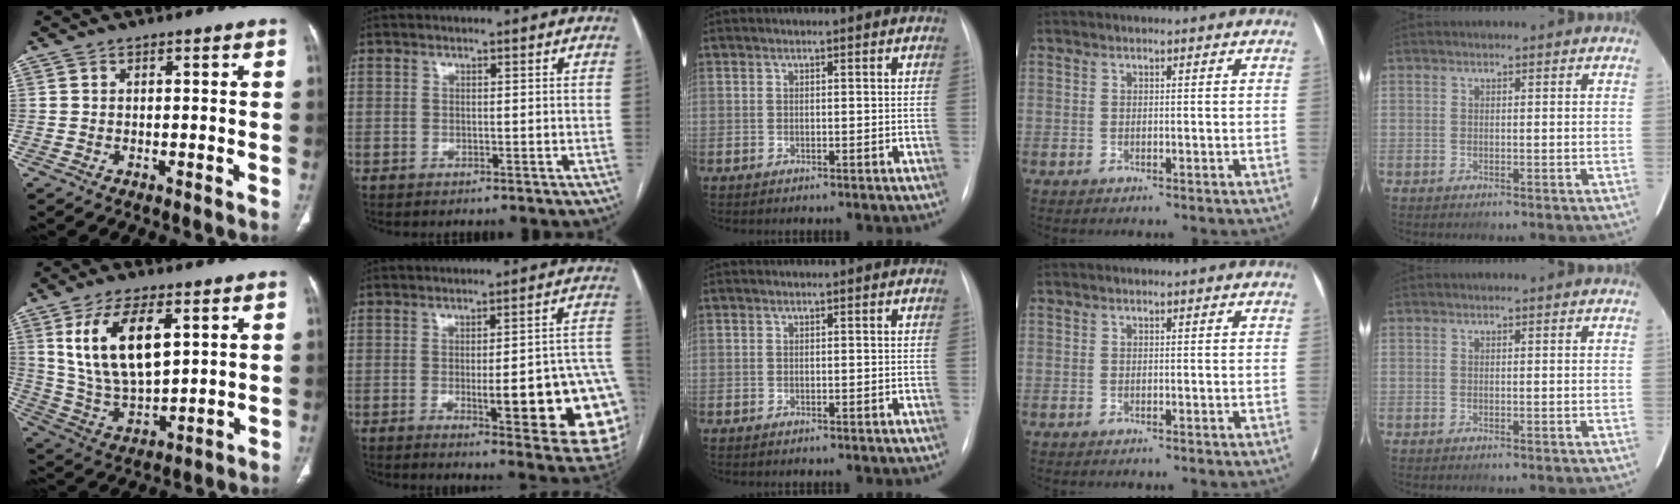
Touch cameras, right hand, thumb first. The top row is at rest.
{"thumb": {"total": 16.5, "force": [5.8, 7.9, 13.3], "torque": [-0.242, -0.022, 0.123]}, "index": {"total": 19.8, "force": [-4.6, 3.2, 19.0], "torque": [-0.140, 0.009, -0.042]}}